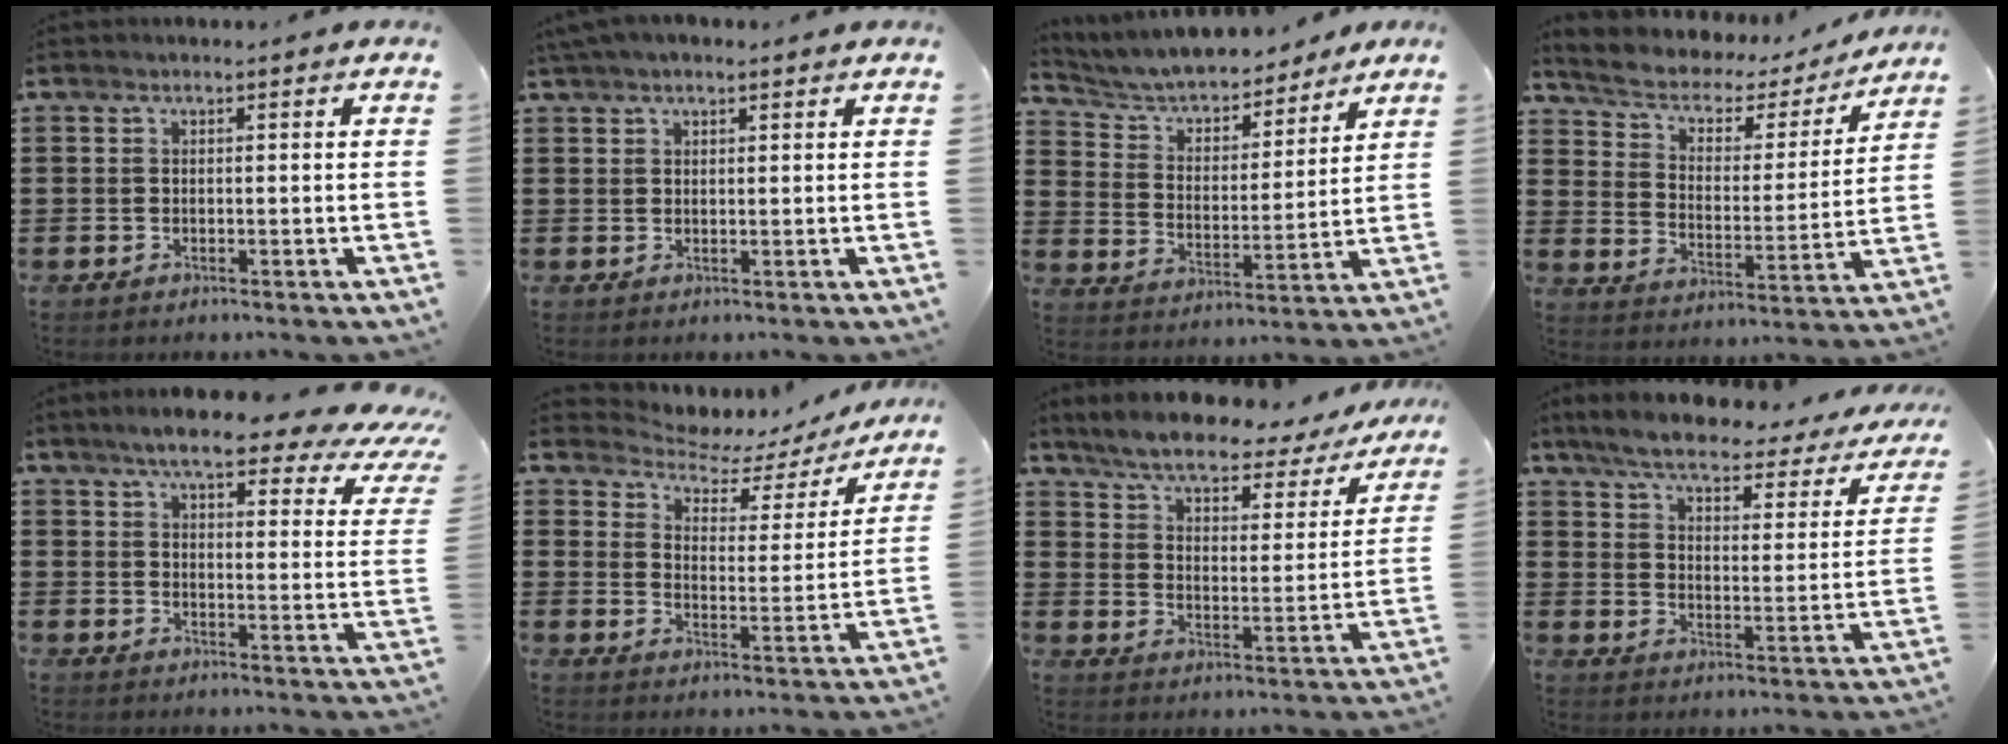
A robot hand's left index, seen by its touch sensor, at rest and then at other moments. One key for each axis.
{"total": 2.0, "fx": 1.7, "fy": 0.7, "fz": 0.8, "tx": -0.020, "ty": 0.005, "tz": 0.032}
{"total": 6.0, "fx": 5.6, "fy": 1.4, "fz": 1.3, "tx": -0.055, "ty": -0.035, "tz": 0.096}
{"total": 4.5, "fx": 3.4, "fy": 2.2, "fz": 1.9, "tx": -0.059, "ty": -0.023, "tz": 0.050}
{"total": 7.3, "fx": 6.0, "fy": 1.6, "fz": 3.9, "tx": -0.085, "ty": -0.027, "tz": 0.098}
{"total": 4.2, "fx": 3.8, "fy": 1.7, "fz": 1.0, "tx": -0.037, "ty": -0.031, "tz": 0.056}
{"total": 6.1, "fx": 5.5, "fy": 1.0, "fz": 2.5, "tx": -0.075, "ty": -0.032, "tz": 0.090}
{"total": 5.5, "fx": 4.6, "fy": 0.8, "fz": 2.9, "tx": -0.078, "ty": -0.026, "tz": 0.073}